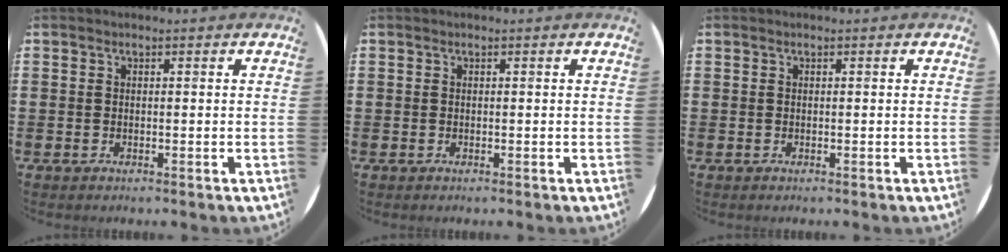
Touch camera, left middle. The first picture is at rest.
{"total": 0.0}
{"total": 0.0}